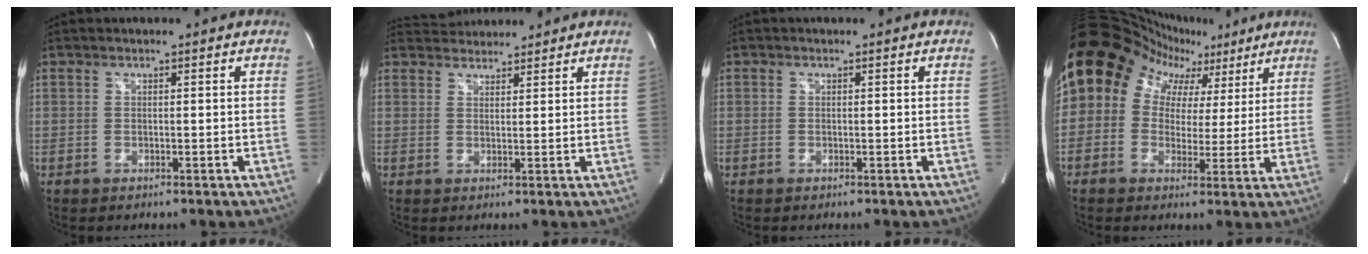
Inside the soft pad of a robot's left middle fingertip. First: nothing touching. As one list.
[{"total": 5.2, "force": [5.0, 1.2, 0.6], "torque": [-0.012, 0.029, 0.081]}, {"total": 0.0}, {"total": 15.8, "force": [7.2, 12.4, 6.6], "torque": [-0.127, 0.074, 0.108]}]